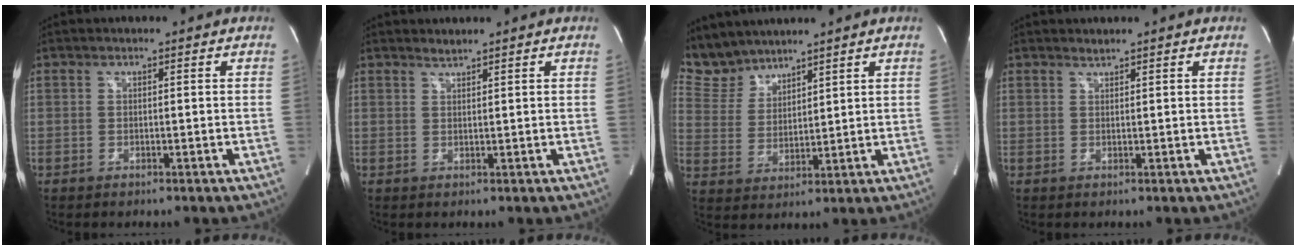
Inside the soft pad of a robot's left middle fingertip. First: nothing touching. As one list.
[{"total": 1.0, "force": [1.0, -0.2, 0.0], "torque": [-0.007, -0.002, 0.022]}, {"total": 6.6, "force": [6.3, 1.8, 0.1], "torque": [-0.017, 0.013, 0.145]}, {"total": 0.7, "force": [0.7, -0.2, 0.0], "torque": [-0.008, -0.003, 0.015]}]